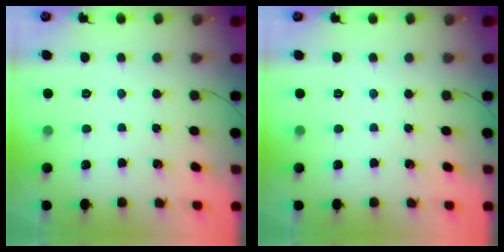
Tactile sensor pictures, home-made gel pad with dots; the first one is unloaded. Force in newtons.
{"total": 0.0}